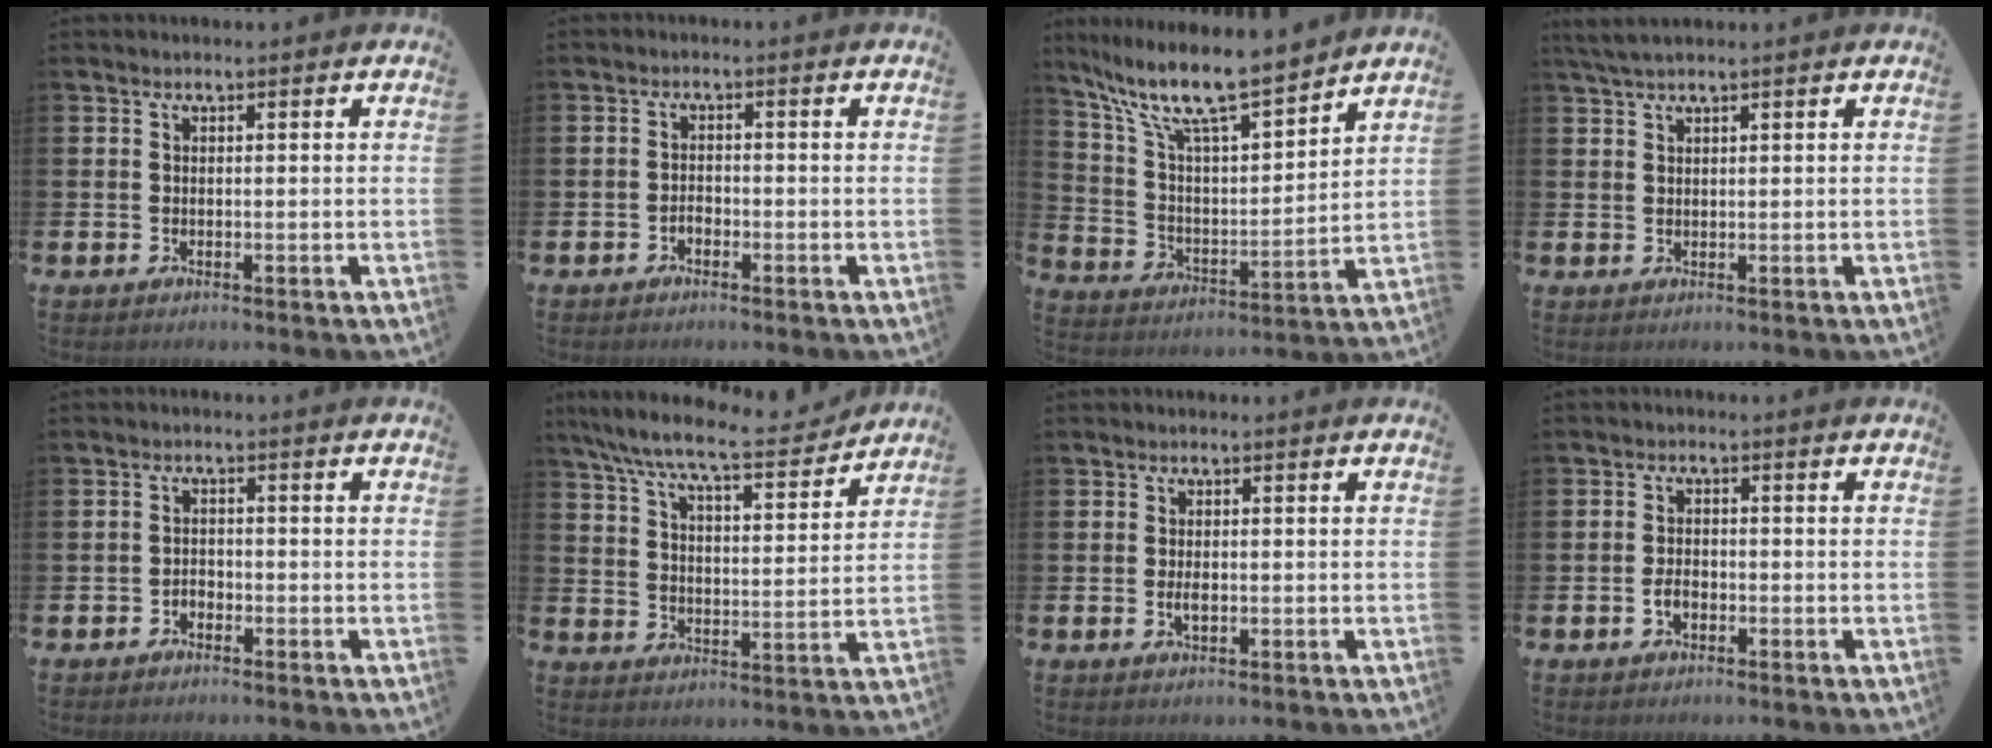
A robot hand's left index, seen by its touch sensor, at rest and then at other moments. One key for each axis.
{"total": 1.3, "fx": -0.9, "fy": 0.8, "fz": 0.5, "tx": -0.019, "ty": 0.004, "tz": -0.016}
{"total": 11.1, "fx": 9.6, "fy": 1.6, "fz": 5.3, "tx": -0.138, "ty": -0.064, "tz": 0.163}
{"total": 2.4, "fx": 2.0, "fy": 0.4, "fz": 1.4, "tx": -0.036, "ty": 0.005, "tz": 0.037}
{"total": 1.4, "fx": -1.1, "fy": 0.9, "fz": 0.2, "tx": -0.007, "ty": 0.003, "tz": -0.024}
{"total": 9.0, "fx": 8.2, "fy": 1.0, "fz": 3.6, "tx": -0.106, "ty": -0.049, "tz": 0.141}
{"total": 1.6, "fx": -0.2, "fy": 0.7, "fz": 1.4, "tx": -0.028, "ty": 0.002, "tz": -0.005}
{"total": 2.0, "fx": -0.8, "fy": 1.3, "fz": 1.4, "tx": -0.027, "ty": 0.003, "tz": -0.016}